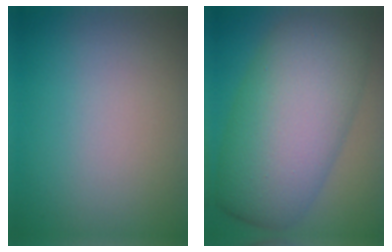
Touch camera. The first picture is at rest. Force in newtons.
{"total": 11.6, "press": 11.6, "slide": 0.3}